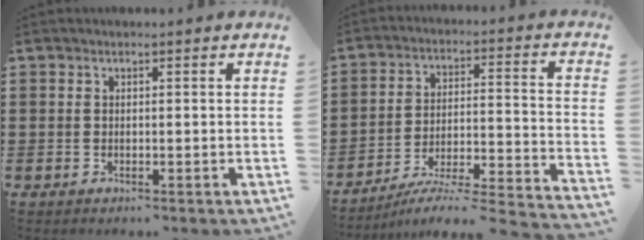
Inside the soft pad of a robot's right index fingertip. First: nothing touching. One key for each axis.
{"total": 5.0, "fx": -4.3, "fy": 0.2, "fz": 2.6, "tx": -0.047, "ty": -0.019, "tz": -0.086}